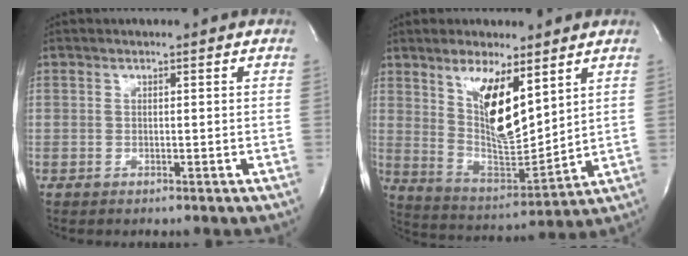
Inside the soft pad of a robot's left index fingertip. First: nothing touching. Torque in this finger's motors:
{"motor_torque": [1.52, -0.36, 0.64, 0.16]}